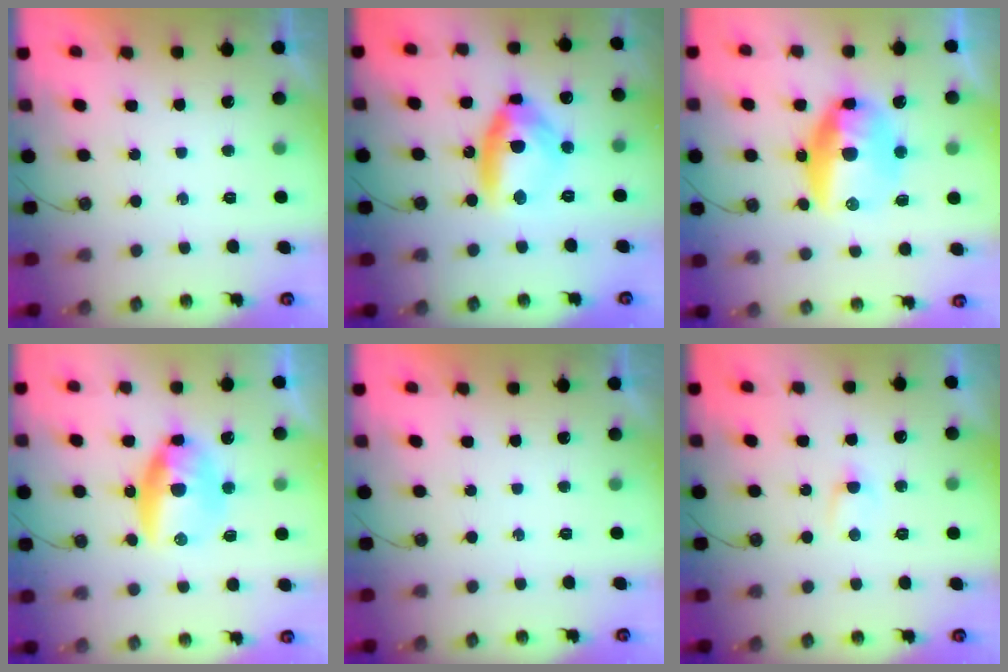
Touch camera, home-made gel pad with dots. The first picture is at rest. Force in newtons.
{"total": 13.7, "press": 13.6, "slide": 1.9}
{"total": 18.5, "press": 16.4, "slide": 8.6}
{"total": 11.4, "press": 11.4, "slide": 0.6}
{"total": 0.0}
{"total": 2.7, "press": 2.7, "slide": 0.4}